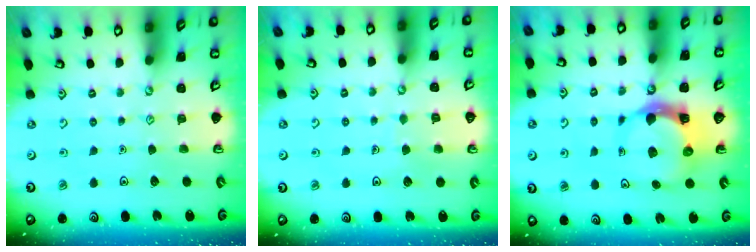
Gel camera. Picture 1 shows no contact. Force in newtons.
{"total": 2.9, "press": 2.9, "slide": 0.2}
{"total": 7.4, "press": 7.3, "slide": 1.1}